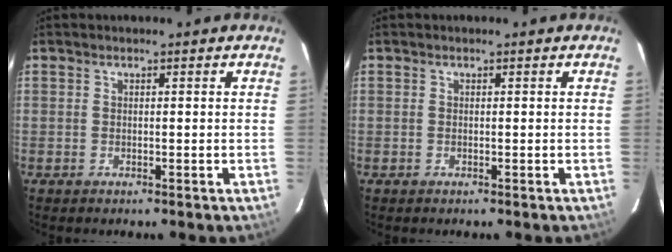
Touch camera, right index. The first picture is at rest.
{"total": 0.0}